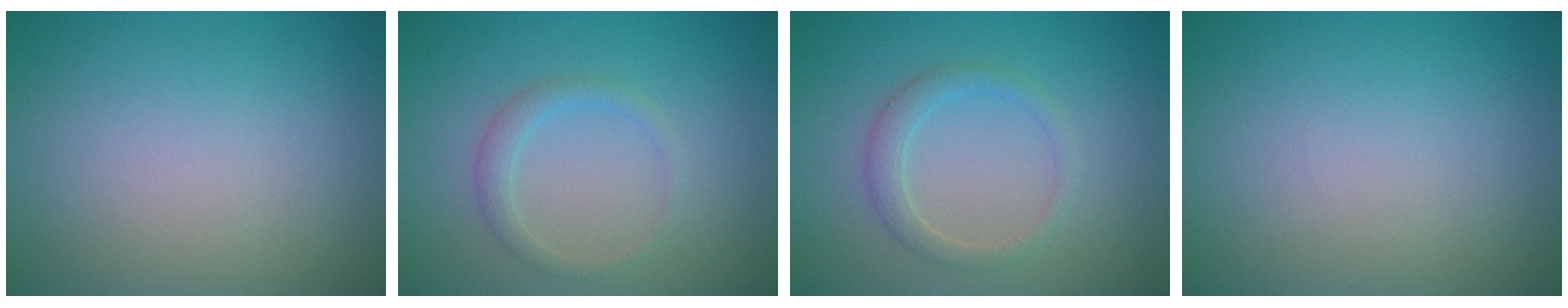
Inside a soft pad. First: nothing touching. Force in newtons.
{"total": 1.6, "press": 1.6, "slide": 0.0}
{"total": 2.0, "press": 2.0, "slide": 0.1}
{"total": 0.0}